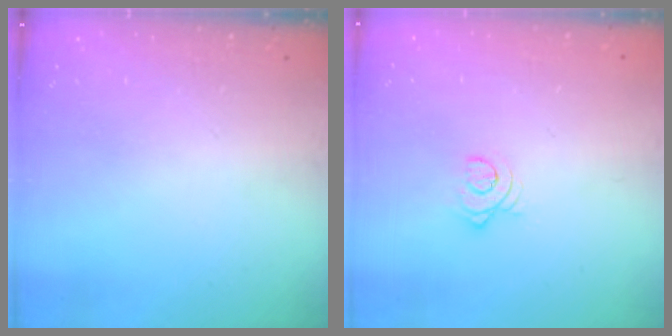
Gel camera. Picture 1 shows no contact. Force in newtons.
{"total": 3.5, "press": 3.5, "slide": 0.2}